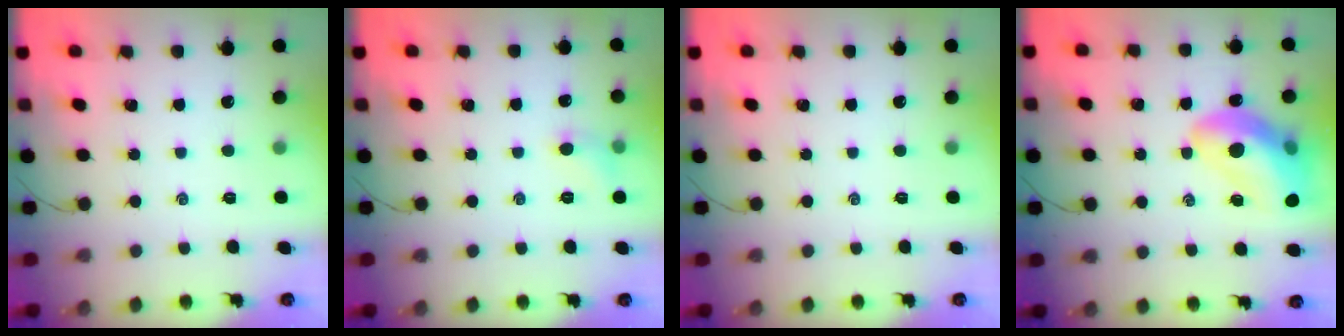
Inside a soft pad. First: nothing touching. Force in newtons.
{"total": 5.1, "press": 4.9, "slide": 1.3}
{"total": 0.0}
{"total": 17.1, "press": 16.4, "slide": 4.6}